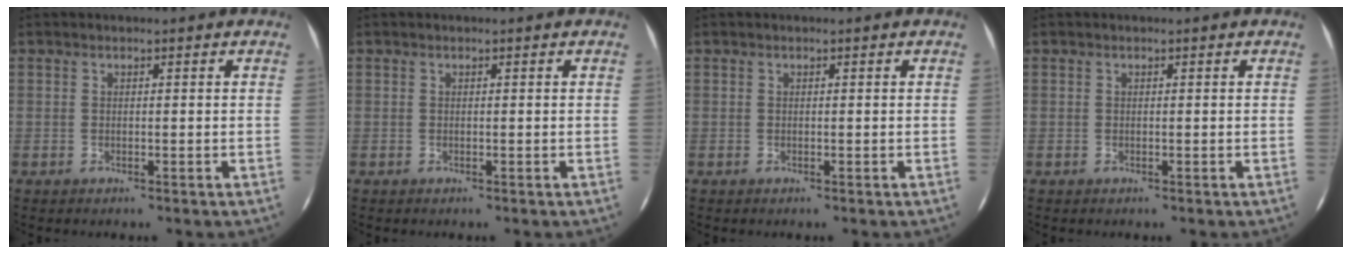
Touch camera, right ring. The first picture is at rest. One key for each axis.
{"total": 0.0}
{"total": 0.0}
{"total": 0.0}